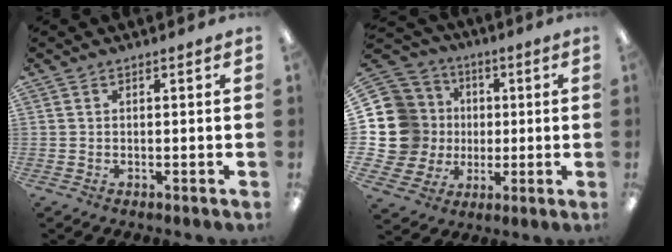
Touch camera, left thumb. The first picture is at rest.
{"total": 16.1, "force": [0.9, 15.2, 5.2], "torque": [-0.121, 0.003, 0.045]}